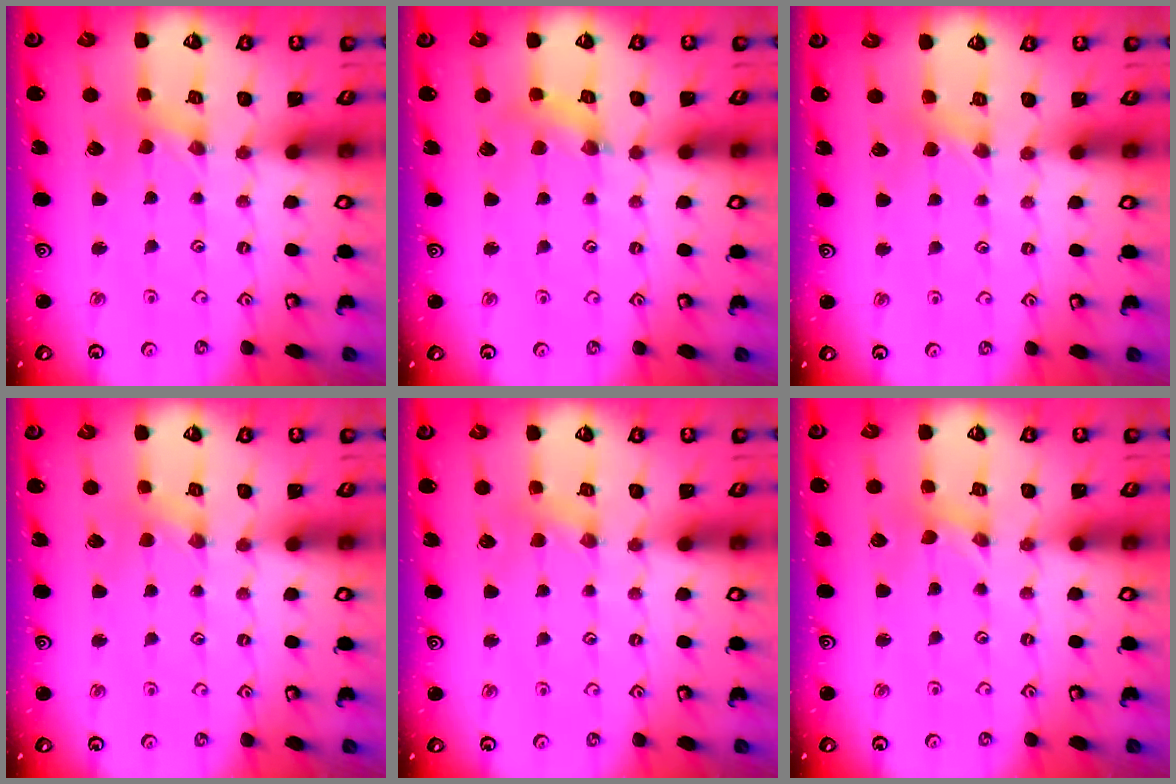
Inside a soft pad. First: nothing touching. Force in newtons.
{"total": 4.8, "press": 4.7, "slide": 0.4}
{"total": 3.0, "press": 2.9, "slide": 0.5}
{"total": 1.4, "press": 1.4, "slide": 0.3}
{"total": 2.8, "press": 2.7, "slide": 0.5}
{"total": 0.0}